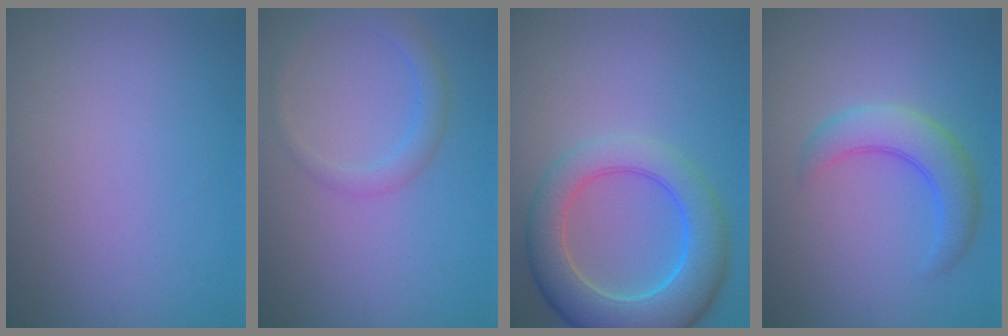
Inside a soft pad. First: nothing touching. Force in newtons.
{"total": 2.3, "press": 2.3, "slide": 0.1}
{"total": 7.8, "press": 7.8, "slide": 0.3}
{"total": 4.2, "press": 4.2, "slide": 0.1}